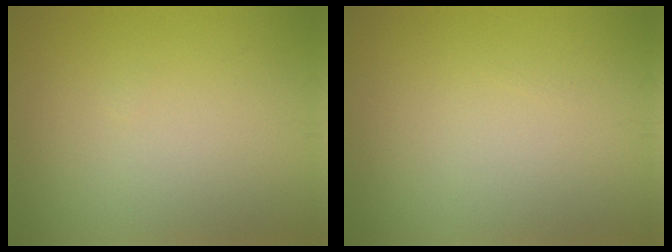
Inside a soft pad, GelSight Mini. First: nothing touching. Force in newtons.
{"total": 0.0}